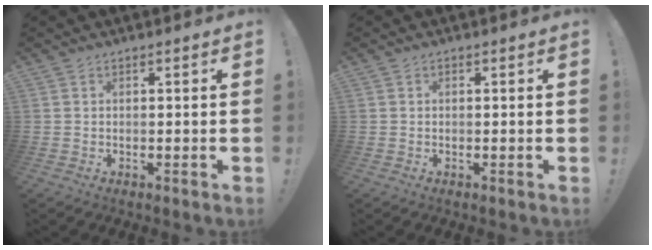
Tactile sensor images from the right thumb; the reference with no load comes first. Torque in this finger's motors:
{"motor_torque": [0.08, 0.22, -0.06, 0.13, -0.04]}